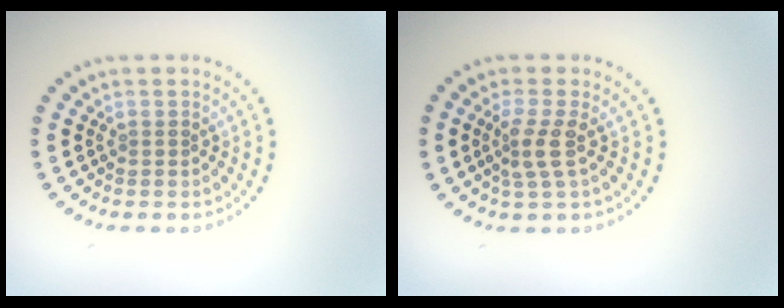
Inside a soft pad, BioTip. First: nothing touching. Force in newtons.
{"total": 2.3, "press": 1.7, "slide": 1.6}